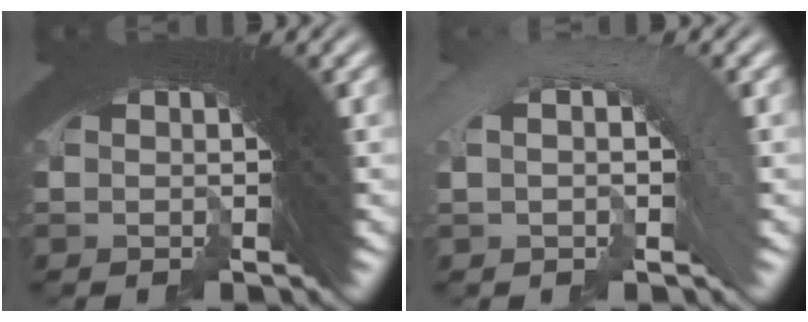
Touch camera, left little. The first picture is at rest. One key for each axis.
{"total": 3.6, "fx": -3.3, "fy": 1.2, "fz": -1.0, "tx": 0.013, "ty": 0.004, "tz": -0.055}